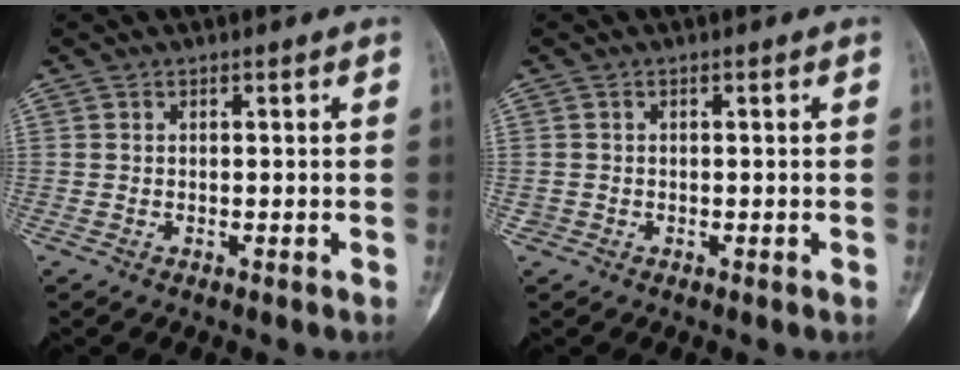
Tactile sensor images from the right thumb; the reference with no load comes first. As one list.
[{"total": 0.7, "force": [-0.3, 0.6, 0.0], "torque": [0.008, 0.005, -0.006]}]